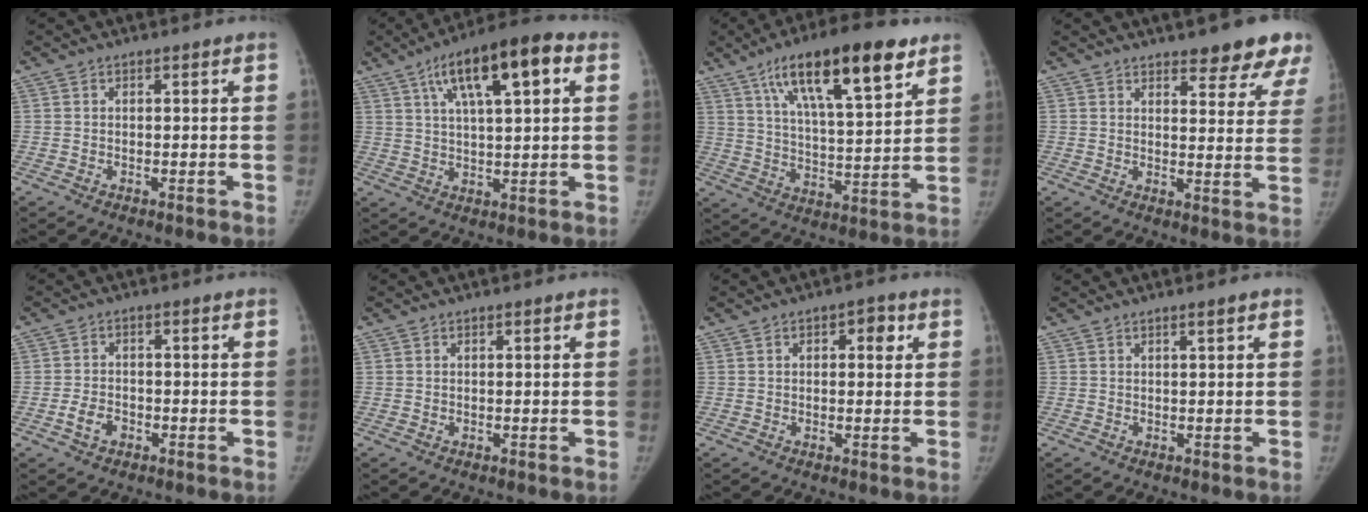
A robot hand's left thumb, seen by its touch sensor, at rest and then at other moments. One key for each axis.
{"total": 15.1, "fx": 6.2, "fy": 4.8, "fz": 12.9, "tx": -0.192, "ty": 0.006, "tz": 0.093}
{"total": 20.5, "fx": 11.5, "fy": 6.1, "fz": 15.8, "tx": -0.236, "ty": -0.029, "tz": 0.192}
{"total": 11.8, "fx": 8.8, "fy": 3.8, "fz": 6.9, "tx": -0.041, "ty": -0.045, "tz": 0.096}
{"total": 3.8, "fx": -1.8, "fy": 2.6, "fz": 2.1, "tx": -0.033, "ty": 0.017, "tz": -0.032}
{"total": 0.0}
{"total": 3.7, "fx": 1.2, "fy": 2.1, "fz": 2.9, "tx": -0.023, "ty": 0.002, "tz": 0.013}
{"total": 1.1, "fx": 0.6, "fy": -0.1, "fz": 0.9, "tx": -0.014, "ty": -0.001, "tz": 0.010}